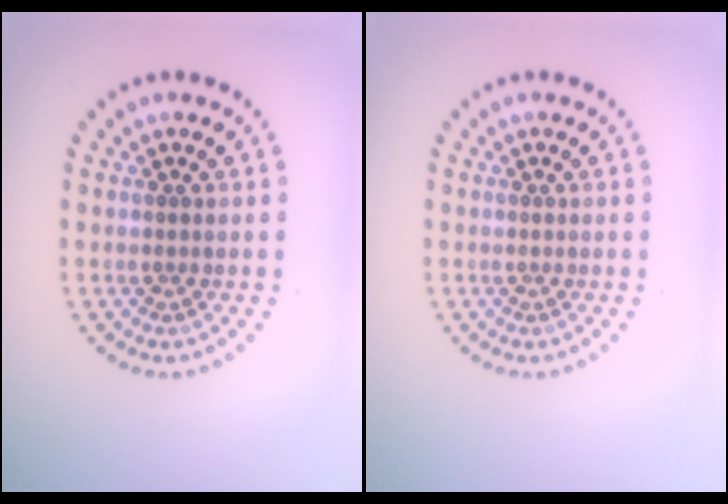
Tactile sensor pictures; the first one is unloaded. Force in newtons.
{"total": 0.0}